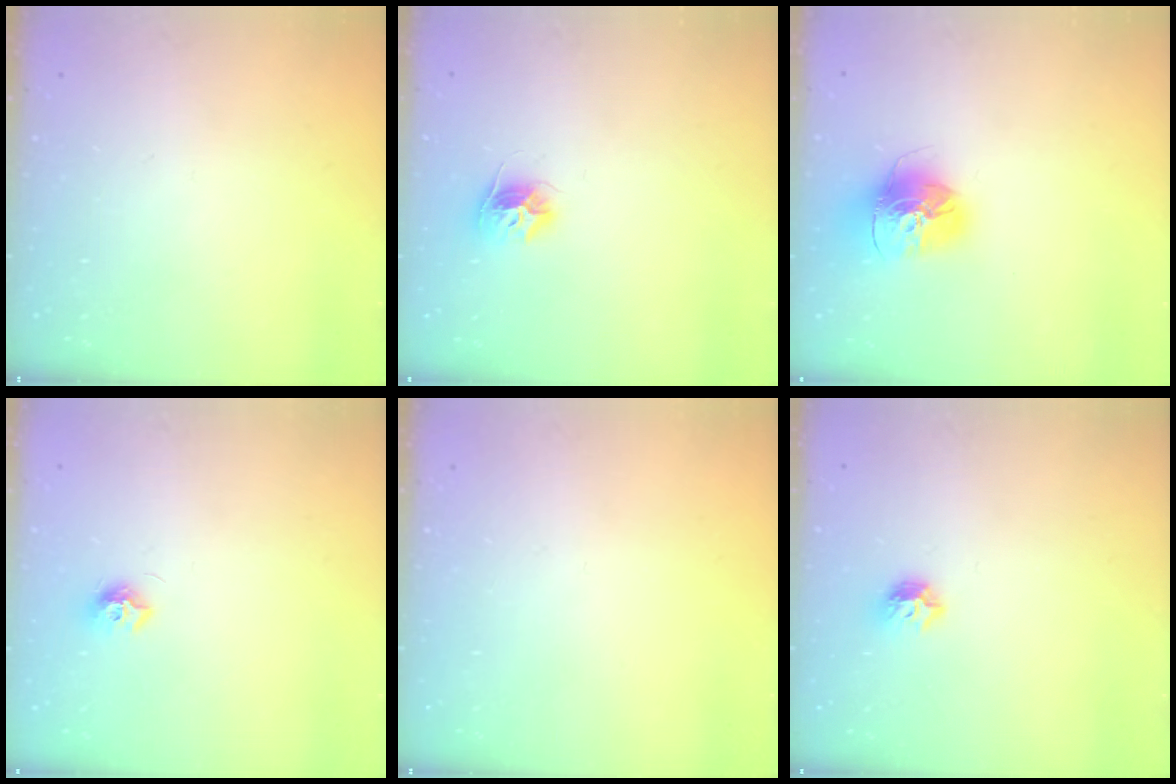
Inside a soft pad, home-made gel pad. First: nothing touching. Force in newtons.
{"total": 9.6, "press": 9.6, "slide": 0.6}
{"total": 16.4, "press": 16.3, "slide": 1.8}
{"total": 7.8, "press": 7.8, "slide": 0.3}
{"total": 0.0}
{"total": 6.5, "press": 6.5, "slide": 0.9}